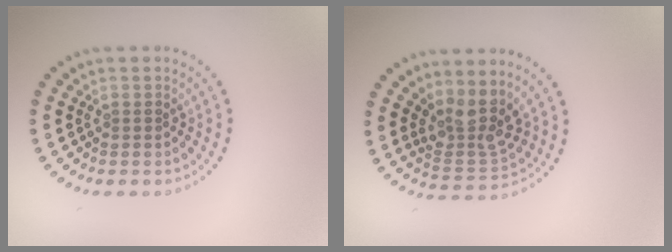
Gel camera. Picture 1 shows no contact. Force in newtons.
{"total": 3.7, "press": 2.8, "slide": 2.4}